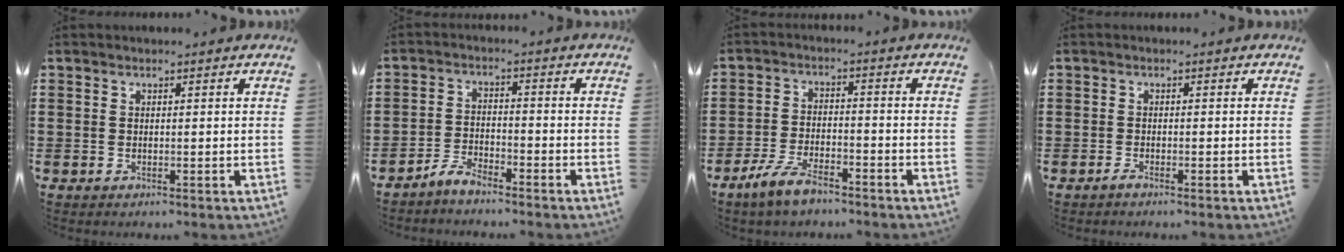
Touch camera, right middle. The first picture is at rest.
{"total": 3.7, "force": [-3.5, 0.6, 0.8], "torque": [-0.025, 0.005, -0.072]}
{"total": 6.1, "force": [-4.7, 1.7, 3.5], "torque": [-0.085, -0.003, -0.091]}
{"total": 0.9, "force": [-0.8, 0.0, 0.5], "torque": [-0.013, -0.006, -0.014]}